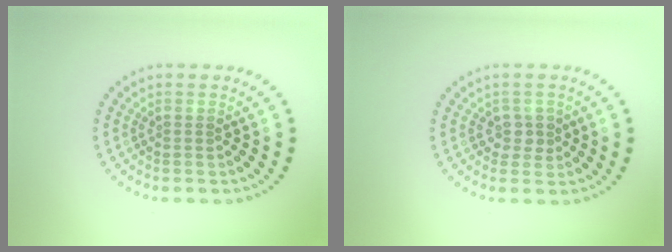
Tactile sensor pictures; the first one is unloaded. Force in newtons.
{"total": 1.5, "press": 1.4, "slide": 0.6}